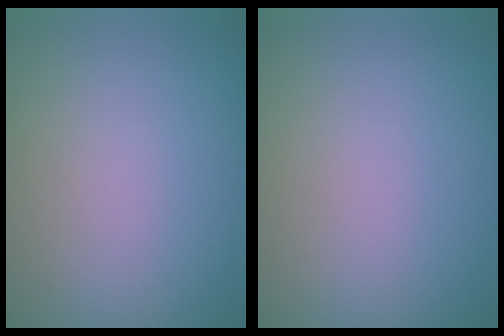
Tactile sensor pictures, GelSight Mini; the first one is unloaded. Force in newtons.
{"total": 0.0}